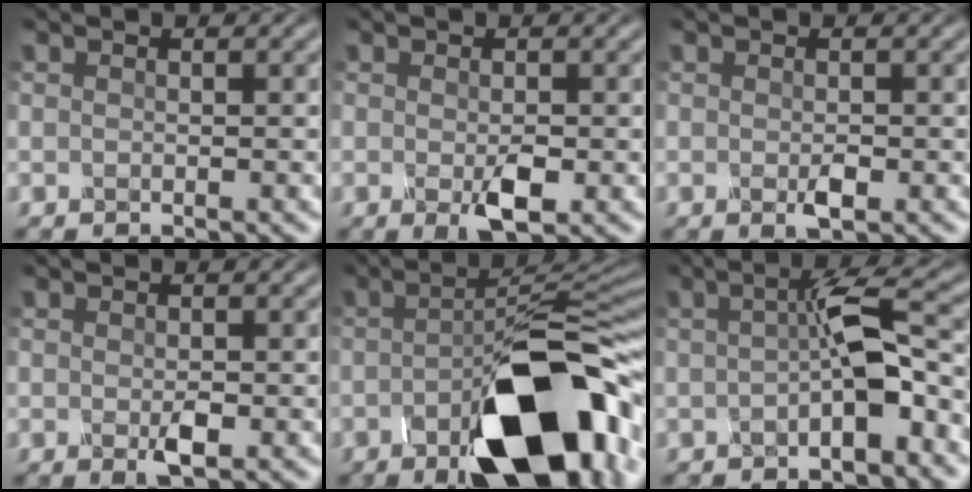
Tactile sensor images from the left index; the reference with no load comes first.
{"total": 2.7, "force": [-0.7, 1.2, 2.3], "torque": [-0.049, -0.003, -0.011]}
{"total": 1.5, "force": [-0.4, 0.7, 1.3], "torque": [-0.025, 0.000, -0.006]}
{"total": 1.9, "force": [-0.4, 0.9, 1.7], "torque": [-0.035, -0.001, -0.006]}
{"total": 13.5, "force": [-5.8, 5.2, 11.0], "torque": [-0.161, -0.001, -0.089]}
{"total": 4.8, "force": [-1.3, 0.8, 4.6], "torque": [-0.075, 0.023, -0.028]}